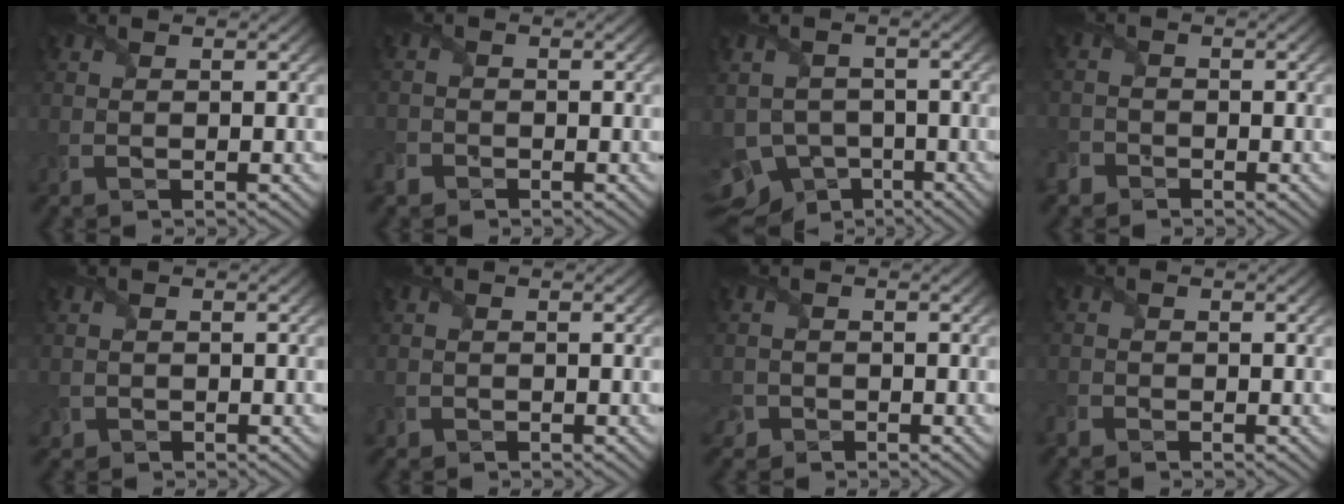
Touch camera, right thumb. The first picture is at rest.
{"total": 2.0, "force": [-1.4, 1.4, 0.5], "torque": [-0.014, -0.004, -0.039]}
{"total": 8.1, "force": [-4.6, 6.1, 2.9], "torque": [-0.062, -0.014, -0.078]}
{"total": 2.4, "force": [-1.8, 1.5, 0.6], "torque": [-0.017, -0.002, -0.048]}
{"total": 1.0, "force": [-0.5, 0.9, 0.0], "torque": [0.004, -0.005, -0.011]}
{"total": 0.7, "force": [-0.3, 0.6, -0.1], "torque": [0.005, -0.003, -0.008]}
{"total": 1.9, "force": [-1.2, 1.5, 0.3], "torque": [-0.007, -0.005, -0.028]}
{"total": 1.1, "force": [-0.9, 0.6, 0.2], "torque": [-0.008, -0.002, -0.025]}